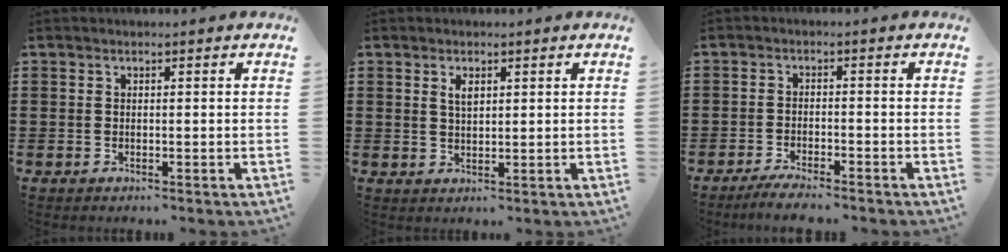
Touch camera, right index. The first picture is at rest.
{"total": 2.1, "force": [1.0, 0.9, 1.6], "torque": [-0.035, 0.004, 0.018]}
{"total": 2.8, "force": [-2.7, 0.0, 0.7], "torque": [-0.013, 0.003, -0.054]}